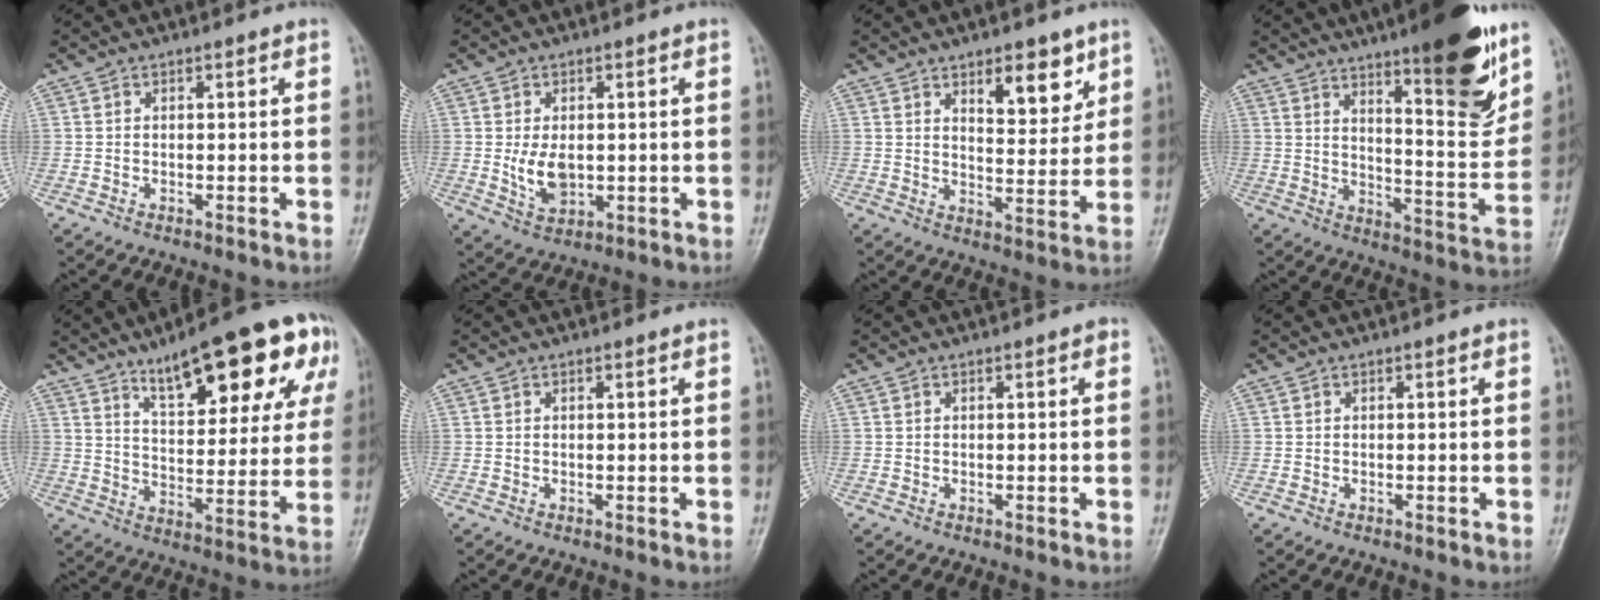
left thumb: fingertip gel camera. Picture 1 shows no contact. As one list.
[{"total": 5.8, "force": [0.0, 3.8, 4.4], "torque": [-0.067, -0.012, 0.009]}, {"total": 9.2, "force": [5.3, 4.1, 6.4], "torque": [-0.060, -0.036, 0.081]}, {"total": 18.4, "force": [11.8, 3.9, 13.6], "torque": [-0.156, -0.076, 0.181]}, {"total": 21.7, "force": [11.8, 7.4, 16.6], "torque": [-0.192, -0.025, 0.174]}, {"total": 0.0}, {"total": 0.7, "force": [0.2, 0.3, 0.6], "torque": [-0.007, 0.001, 0.002]}, {"total": 0.0}]